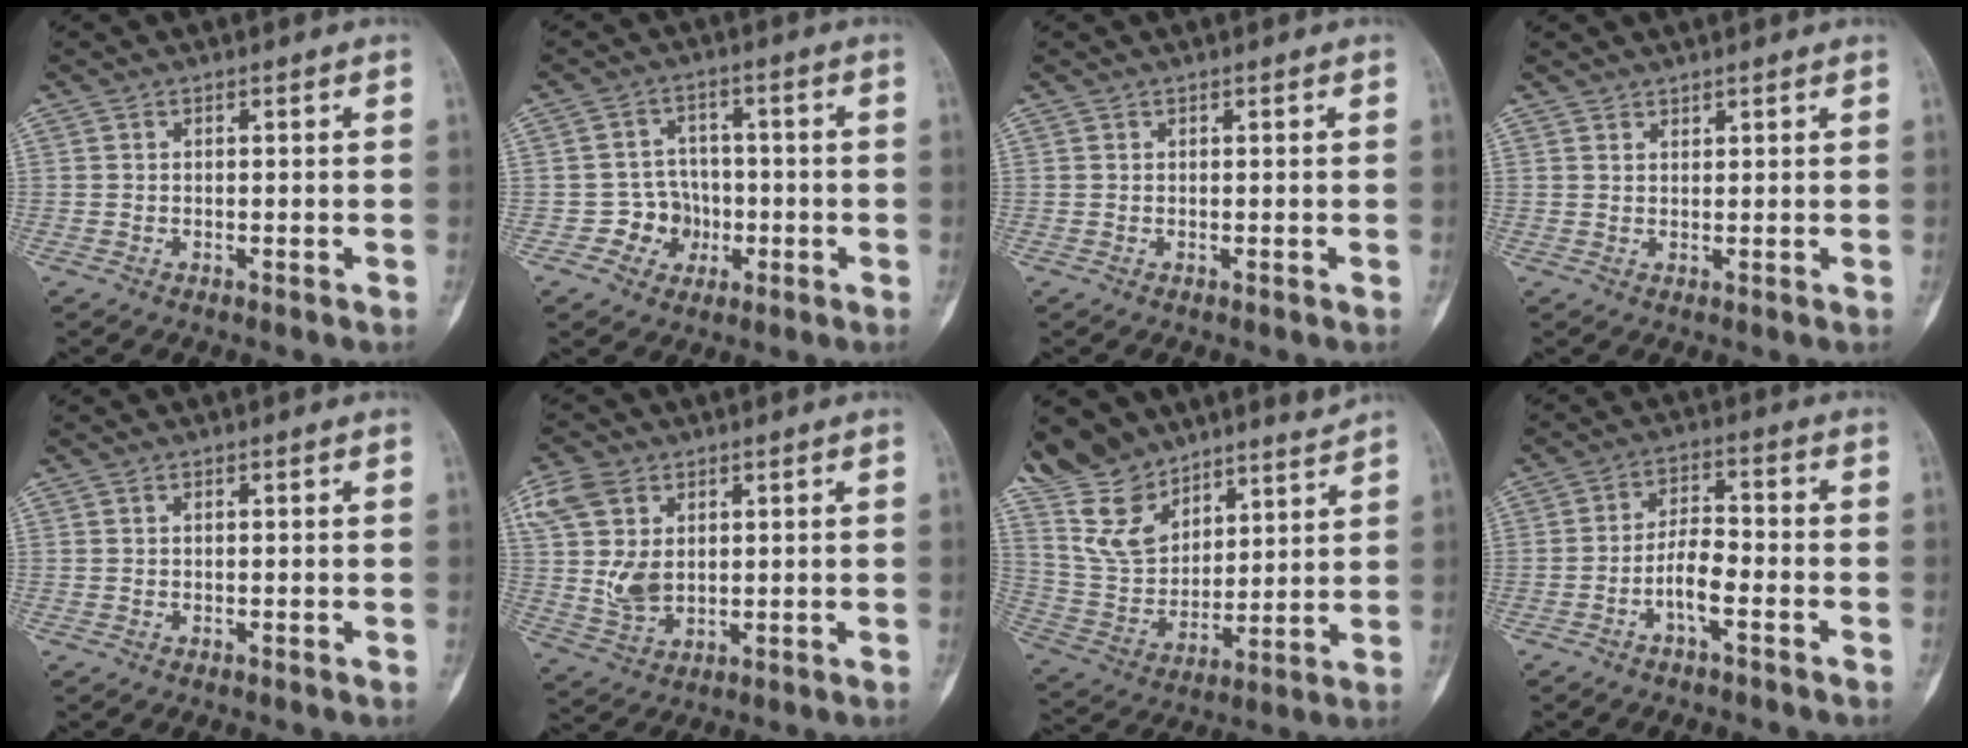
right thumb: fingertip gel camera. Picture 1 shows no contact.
{"total": 5.9, "force": [-1.7, 5.5, 1.3], "torque": [0.021, 0.018, -0.029]}
{"total": 0.0}
{"total": 1.4, "force": [1.4, 0.4, 0.2], "torque": [0.010, -0.008, 0.020]}
{"total": 0.0}
{"total": 9.7, "force": [2.6, 6.9, 6.3], "torque": [-0.118, -0.008, 0.058]}
{"total": 16.1, "force": [14.2, 6.5, 4.0], "torque": [-0.042, -0.081, 0.273]}
{"total": 6.3, "force": [-2.8, 2.2, 5.1], "torque": [-0.095, 0.031, -0.054]}